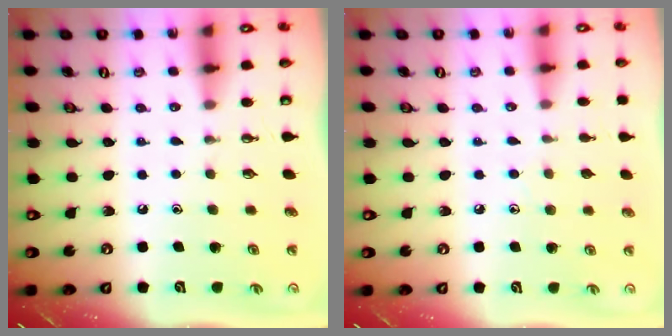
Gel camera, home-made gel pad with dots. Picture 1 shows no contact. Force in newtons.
{"total": 4.8, "press": 4.8, "slide": 0.5}